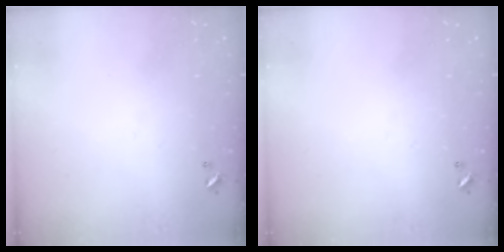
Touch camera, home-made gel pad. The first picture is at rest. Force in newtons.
{"total": 0.0}